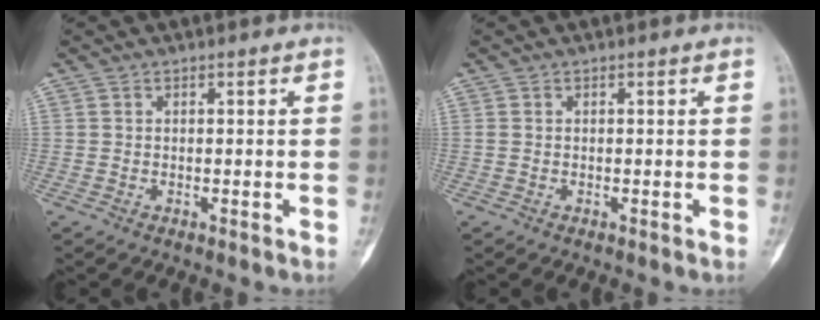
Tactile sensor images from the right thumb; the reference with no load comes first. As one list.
[{"total": 0.0}]